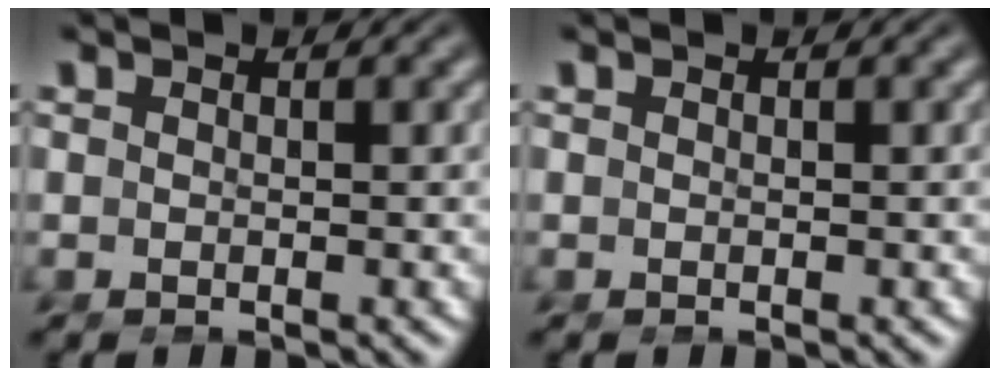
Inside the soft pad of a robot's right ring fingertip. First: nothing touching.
{"total": 0.0}